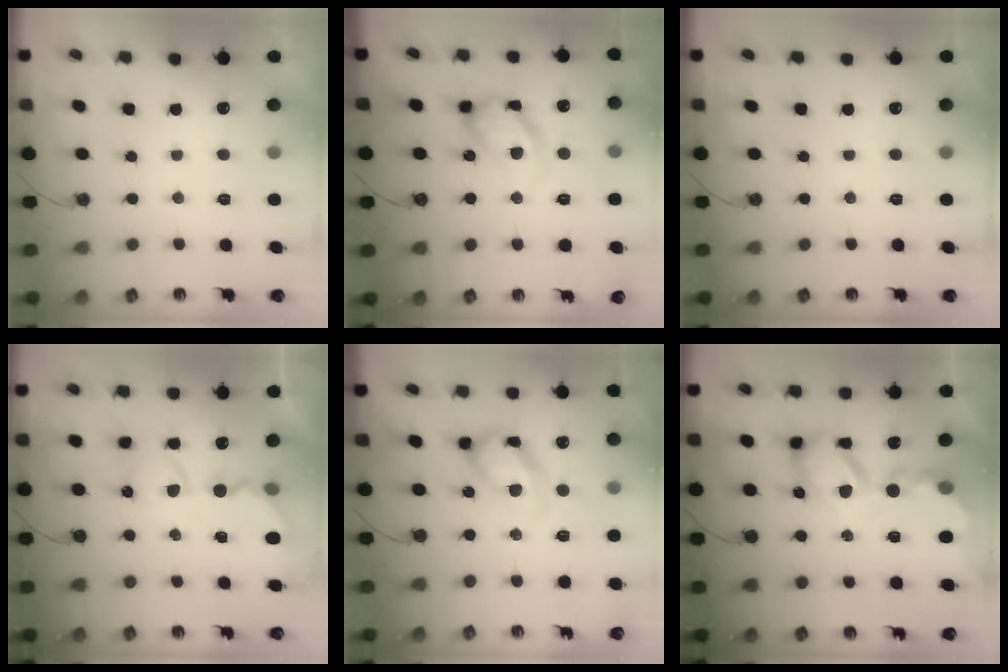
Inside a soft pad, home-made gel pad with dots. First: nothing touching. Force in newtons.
{"total": 17.6, "press": 17.5, "slide": 1.3}
{"total": 1.2, "press": 1.1, "slide": 0.3}
{"total": 6.4, "press": 6.3, "slide": 0.6}
{"total": 15.7, "press": 15.6, "slide": 1.5}
{"total": 16.9, "press": 16.8, "slide": 1.5}